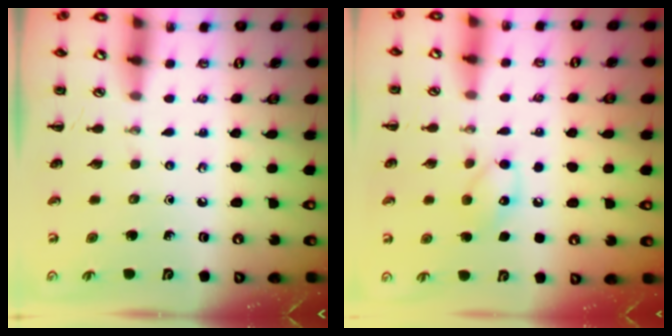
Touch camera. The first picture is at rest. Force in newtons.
{"total": 8.8, "press": 8.8, "slide": 1.2}